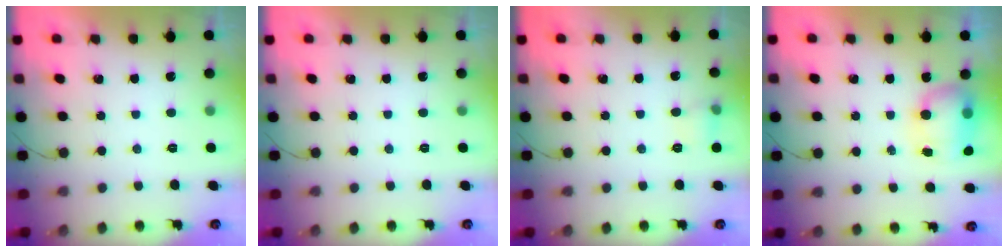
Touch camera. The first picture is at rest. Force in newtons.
{"total": 0.0}
{"total": 7.2, "press": 4.4, "slide": 5.7}
{"total": 8.1, "press": 7.7, "slide": 2.4}